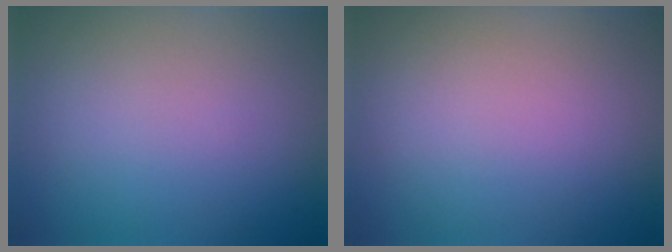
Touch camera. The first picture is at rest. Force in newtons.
{"total": 0.0}